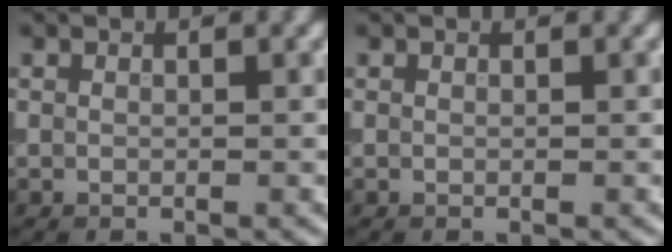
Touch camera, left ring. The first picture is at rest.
{"total": 0.0}